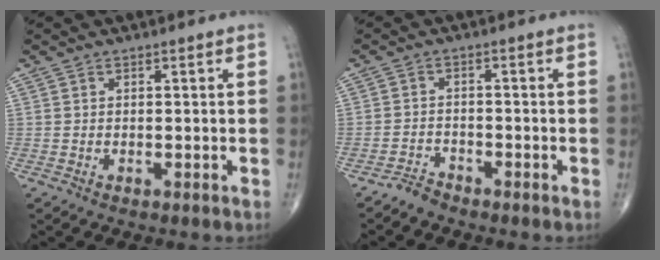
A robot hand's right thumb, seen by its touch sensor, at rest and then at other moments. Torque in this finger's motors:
{"motor_torque": [1.11, 0.78, -0.16, -0.70, 0.02]}